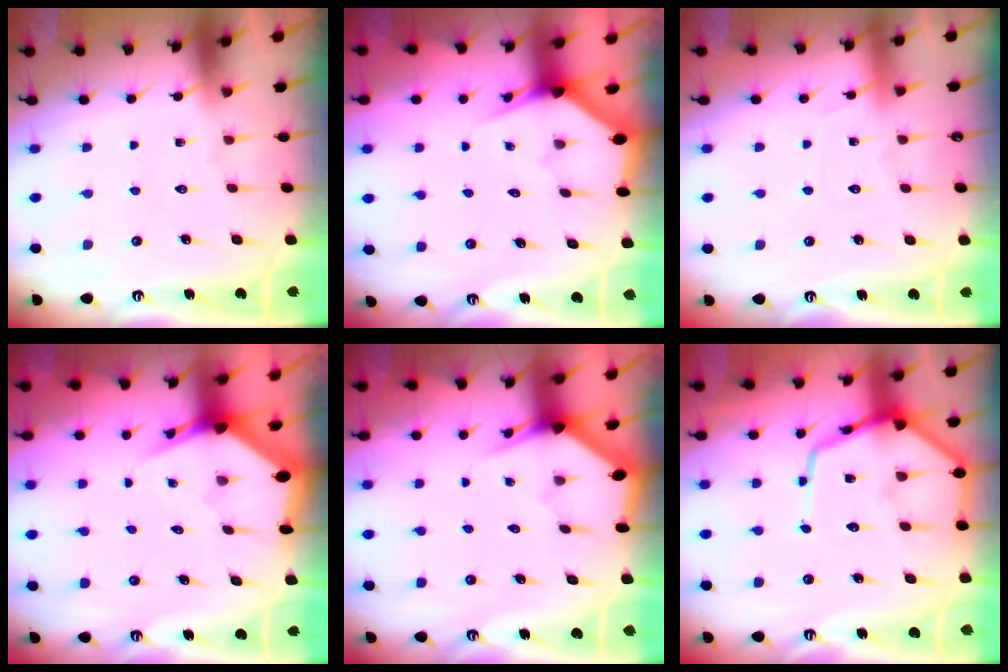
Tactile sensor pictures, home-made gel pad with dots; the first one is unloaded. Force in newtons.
{"total": 2.7, "press": 2.7, "slide": 0.1}
{"total": 3.7, "press": 3.7, "slide": 0.6}
{"total": 3.5, "press": 3.5, "slide": 0.4}
{"total": 2.9, "press": 2.9, "slide": 0.1}
{"total": 13.0, "press": 13.0, "slide": 1.1}